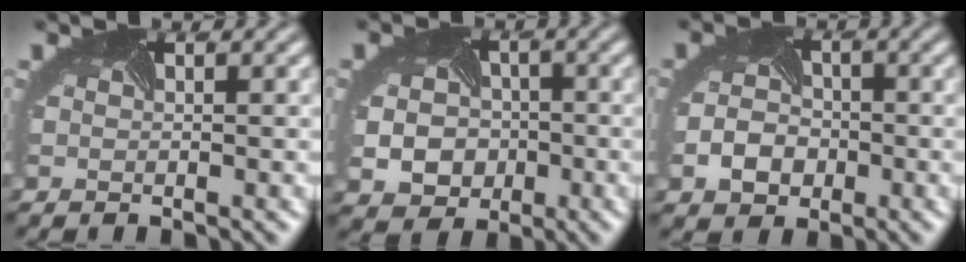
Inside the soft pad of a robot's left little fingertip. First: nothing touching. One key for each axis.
{"total": 5.5, "fx": -1.3, "fy": 4.9, "fz": 2.3, "tx": -0.036, "ty": -0.018, "tz": -0.021}
{"total": 2.8, "fx": -1.1, "fy": 2.4, "fz": 0.9, "tx": -0.023, "ty": -0.001, "tz": -0.025}